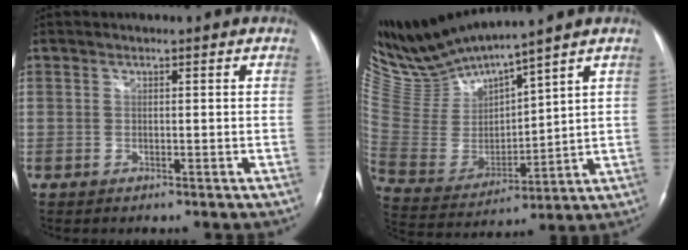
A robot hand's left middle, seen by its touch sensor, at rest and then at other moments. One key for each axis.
{"total": 12.1, "fx": 11.6, "fy": -1.0, "fz": 3.1, "tx": -0.087, "ty": -0.011, "tz": 0.251}